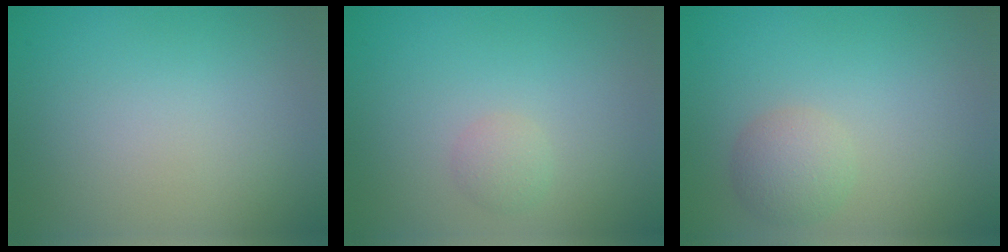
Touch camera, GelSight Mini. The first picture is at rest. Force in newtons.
{"total": 1.4, "press": 1.4, "slide": 0.1}
{"total": 2.7, "press": 2.7, "slide": 0.1}